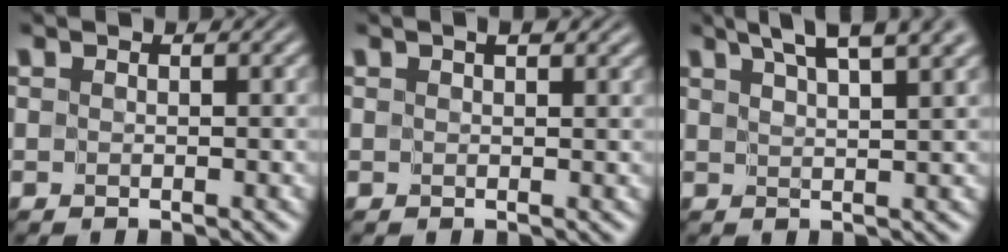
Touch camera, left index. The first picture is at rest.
{"total": 1.4, "force": [0.7, 0.5, 1.0], "torque": [-0.009, 0.003, 0.011]}
{"total": 6.8, "force": [4.7, 1.6, 4.6], "torque": [-0.052, 0.030, 0.052]}